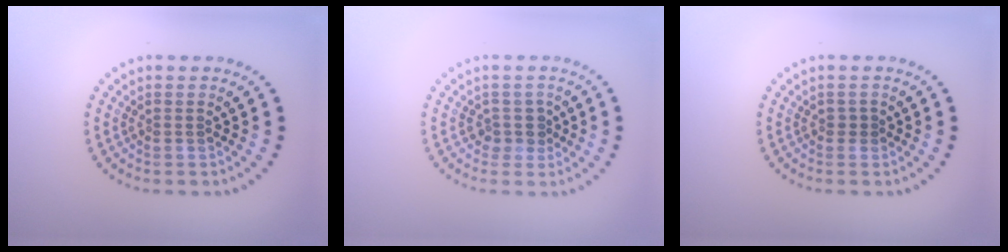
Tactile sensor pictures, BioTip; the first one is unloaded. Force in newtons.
{"total": 1.6, "press": 1.3, "slide": 0.9}
{"total": 0.7, "press": 0.7, "slide": 0.2}